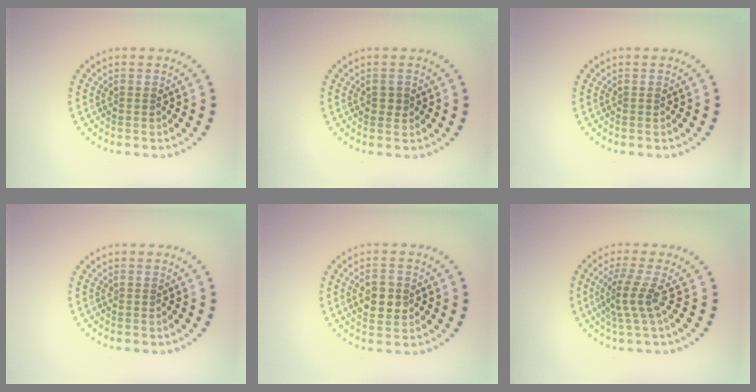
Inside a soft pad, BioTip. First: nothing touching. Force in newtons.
{"total": 1.2, "press": 1.2, "slide": 0.2}
{"total": 0.0}
{"total": 0.0}
{"total": 3.6, "press": 3.6, "slide": 0.1}
{"total": 2.9, "press": 1.9, "slide": 2.2}